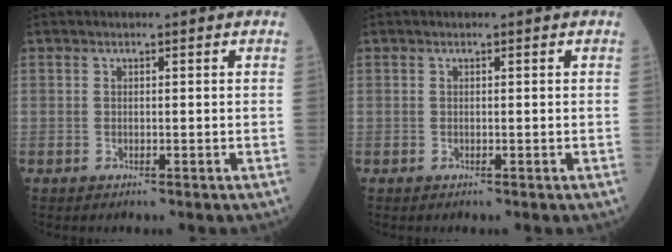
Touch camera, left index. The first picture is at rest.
{"total": 0.0}